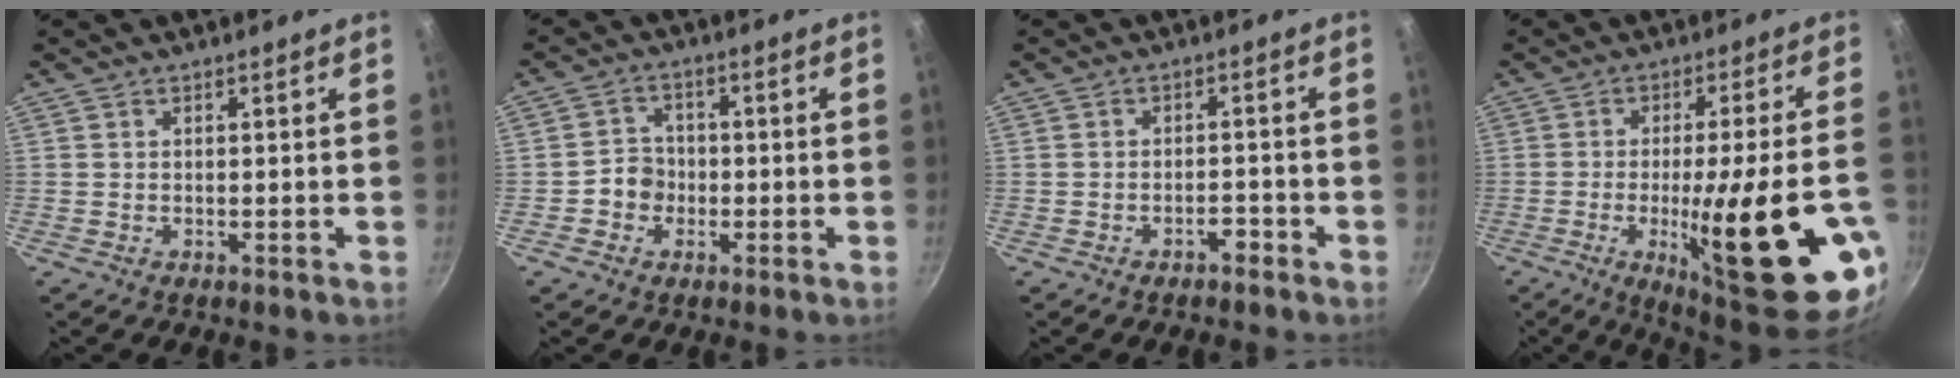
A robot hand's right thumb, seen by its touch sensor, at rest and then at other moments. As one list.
[{"total": 4.4, "force": [-1.3, 4.0, 1.4], "torque": [0.006, 0.018, -0.027]}, {"total": 2.4, "force": [-1.8, 1.0, 1.3], "torque": [-0.013, 0.023, -0.023]}, {"total": 26.3, "force": [-7.7, 5.2, 24.6], "torque": [-0.329, 0.002, -0.097]}]